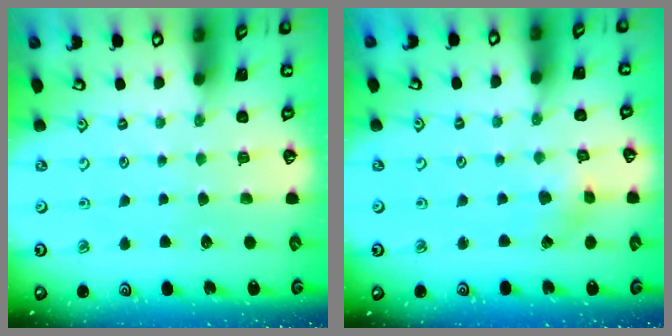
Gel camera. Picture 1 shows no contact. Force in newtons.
{"total": 2.9, "press": 2.9, "slide": 0.3}